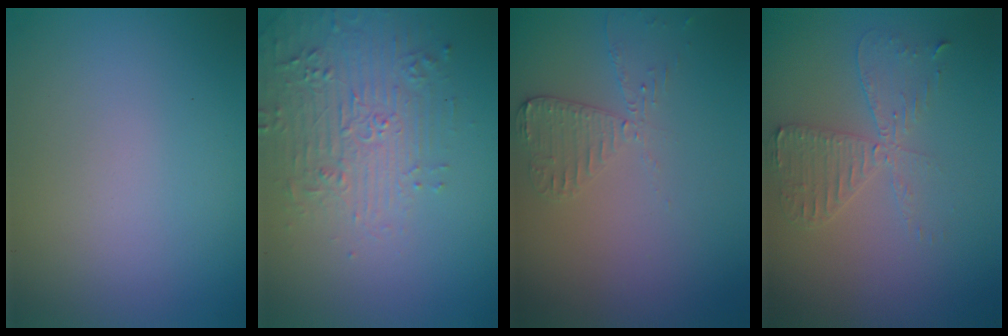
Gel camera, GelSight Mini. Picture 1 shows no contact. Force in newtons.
{"total": 4.7, "press": 4.6, "slide": 1.0}
{"total": 2.4, "press": 2.4, "slide": 0.2}
{"total": 3.3, "press": 2.8, "slide": 1.7}